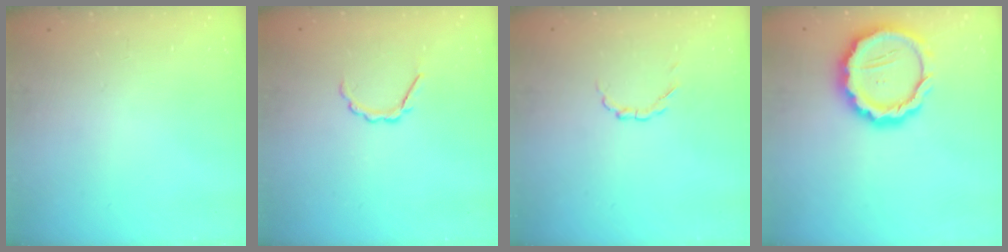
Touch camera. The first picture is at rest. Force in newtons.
{"total": 3.6, "press": 3.4, "slide": 1.0}
{"total": 1.7, "press": 1.7, "slide": 0.1}
{"total": 15.3, "press": 15.0, "slide": 2.9}